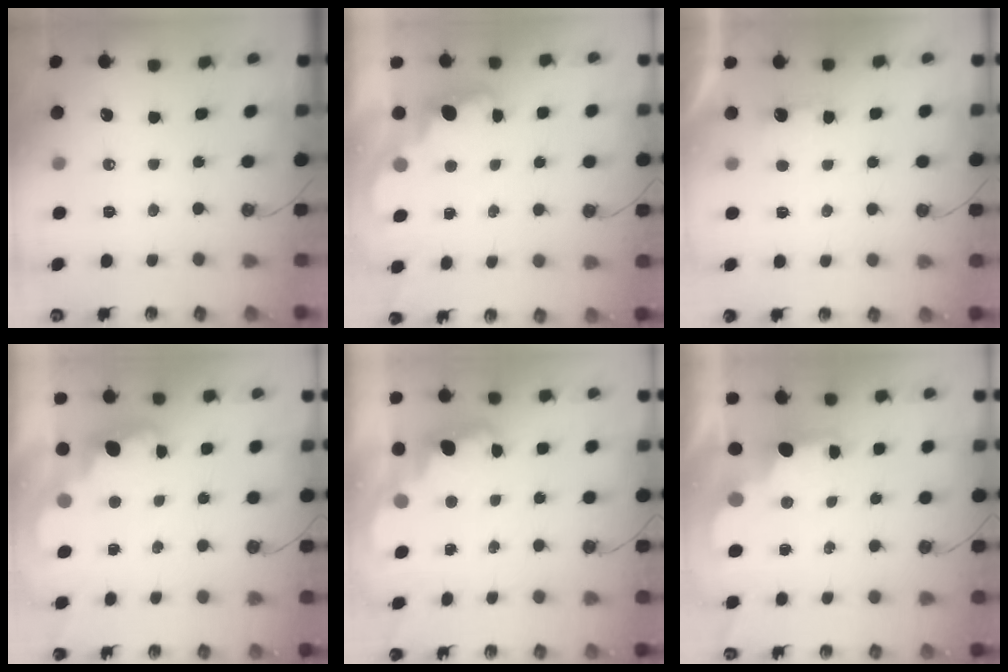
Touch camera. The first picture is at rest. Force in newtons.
{"total": 2.0, "press": 1.9, "slide": 0.5}
{"total": 1.7, "press": 1.5, "slide": 0.8}
{"total": 2.4, "press": 2.3, "slide": 0.6}
{"total": 2.3, "press": 2.2, "slide": 0.7}
{"total": 2.1, "press": 2.1, "slide": 0.5}